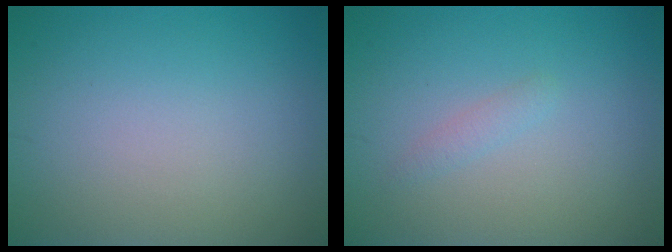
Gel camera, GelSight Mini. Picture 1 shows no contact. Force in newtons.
{"total": 0.9, "press": 0.9, "slide": 0.0}